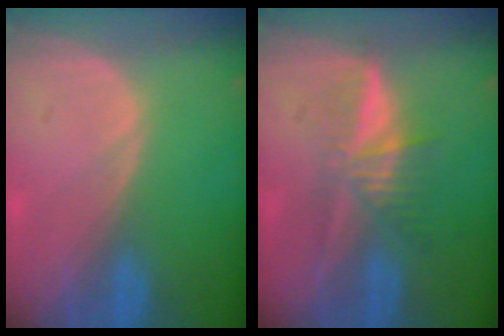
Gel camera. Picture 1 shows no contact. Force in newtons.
{"total": 5.4, "press": 5.2, "slide": 1.5}